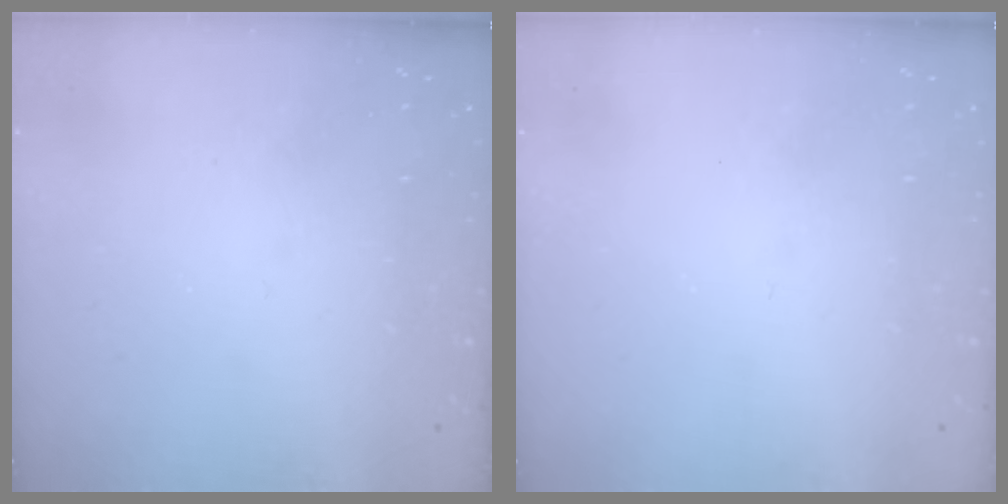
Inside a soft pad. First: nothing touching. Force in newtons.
{"total": 0.0}